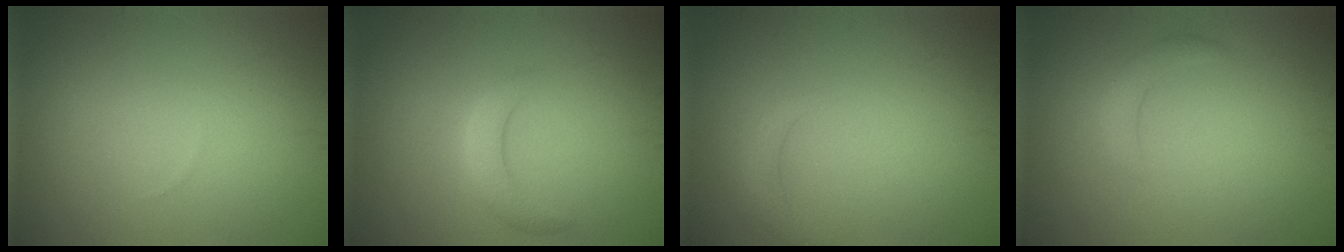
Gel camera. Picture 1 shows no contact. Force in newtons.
{"total": 2.4, "press": 2.4, "slide": 0.2}
{"total": 1.4, "press": 1.4, "slide": 0.2}
{"total": 1.6, "press": 1.6, "slide": 0.2}